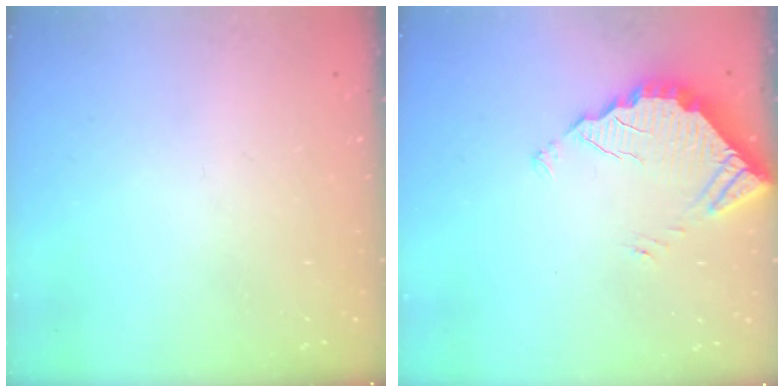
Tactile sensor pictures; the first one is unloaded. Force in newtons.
{"total": 3.2, "press": 3.2, "slide": 0.2}